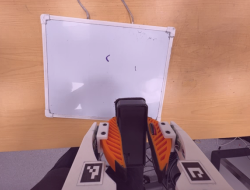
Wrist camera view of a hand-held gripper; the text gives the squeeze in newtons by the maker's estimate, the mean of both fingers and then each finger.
{"total": 10.7, "left": 8.3, "right": 13.1}